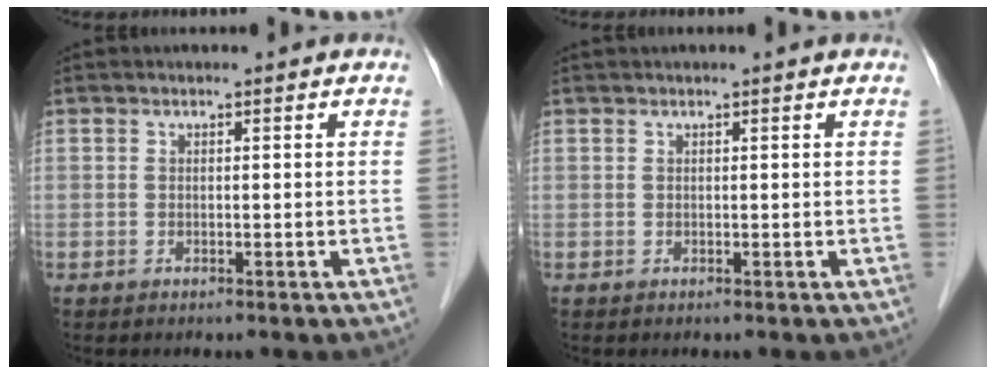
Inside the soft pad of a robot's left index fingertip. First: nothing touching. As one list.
[{"total": 2.5, "force": [2.3, -0.2, 0.8], "torque": [-0.012, 0.023, 0.031]}]